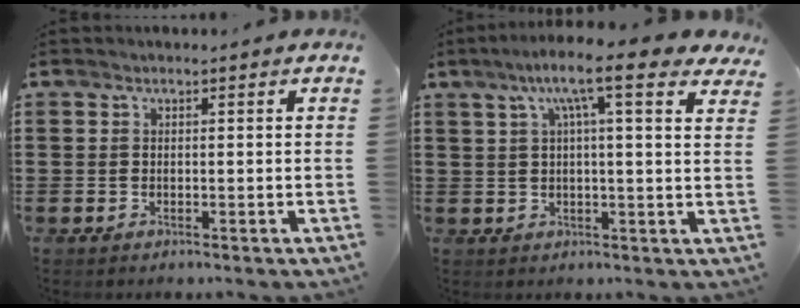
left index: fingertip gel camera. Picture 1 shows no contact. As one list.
[{"total": 9.0, "force": [5.4, 1.1, 7.1], "torque": [-0.138, -0.010, 0.086]}]